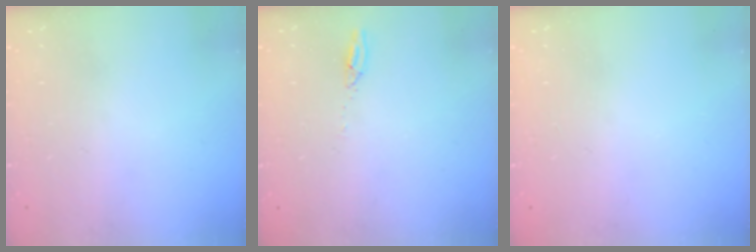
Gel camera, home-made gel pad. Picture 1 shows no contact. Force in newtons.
{"total": 2.7, "press": 2.7, "slide": 0.2}
{"total": 0.0}